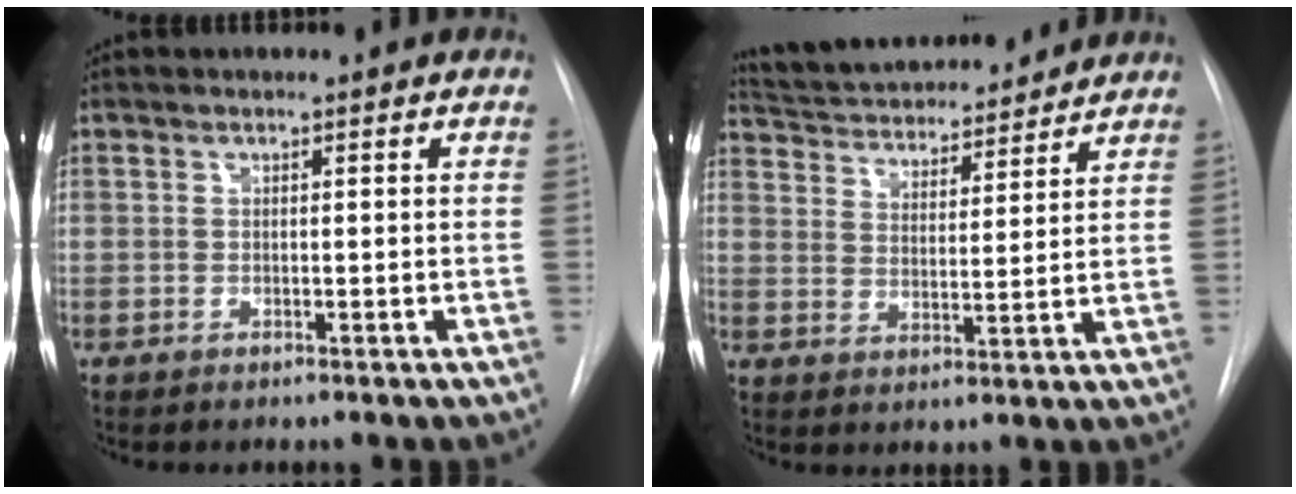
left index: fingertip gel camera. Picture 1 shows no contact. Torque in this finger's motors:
{"motor_torque": [-0.14, -0.79, 0.18, 0.04]}